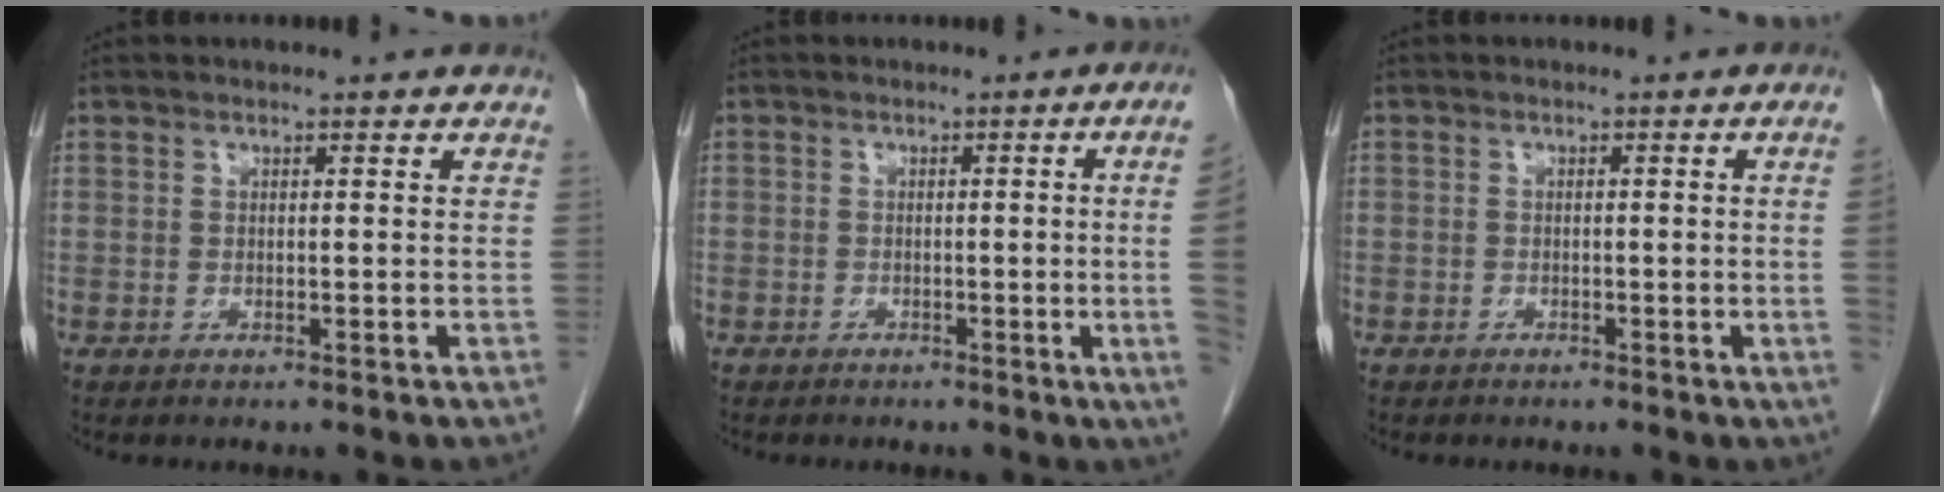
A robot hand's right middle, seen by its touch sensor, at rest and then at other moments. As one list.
[{"total": 6.7, "force": [-0.7, -2.0, 6.4], "torque": [-0.054, -0.009, -0.013]}, {"total": 1.9, "force": [-0.4, -0.6, 1.7], "torque": [-0.019, 0.000, -0.008]}]